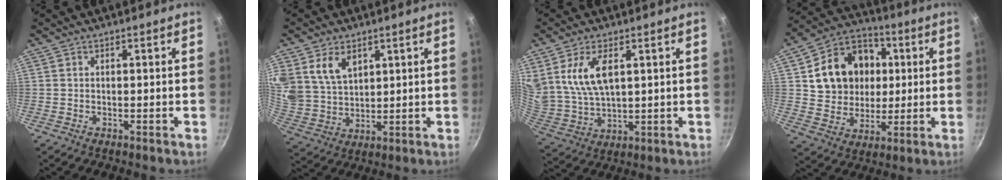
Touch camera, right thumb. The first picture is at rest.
{"total": 10.6, "force": [5.2, 7.2, 5.8], "torque": [-0.100, -0.026, 0.111]}
{"total": 11.3, "force": [4.1, 6.1, 8.6], "torque": [-0.158, -0.027, 0.093]}
{"total": 17.1, "force": [3.0, 14.2, 9.0], "torque": [-0.124, 0.016, 0.054]}